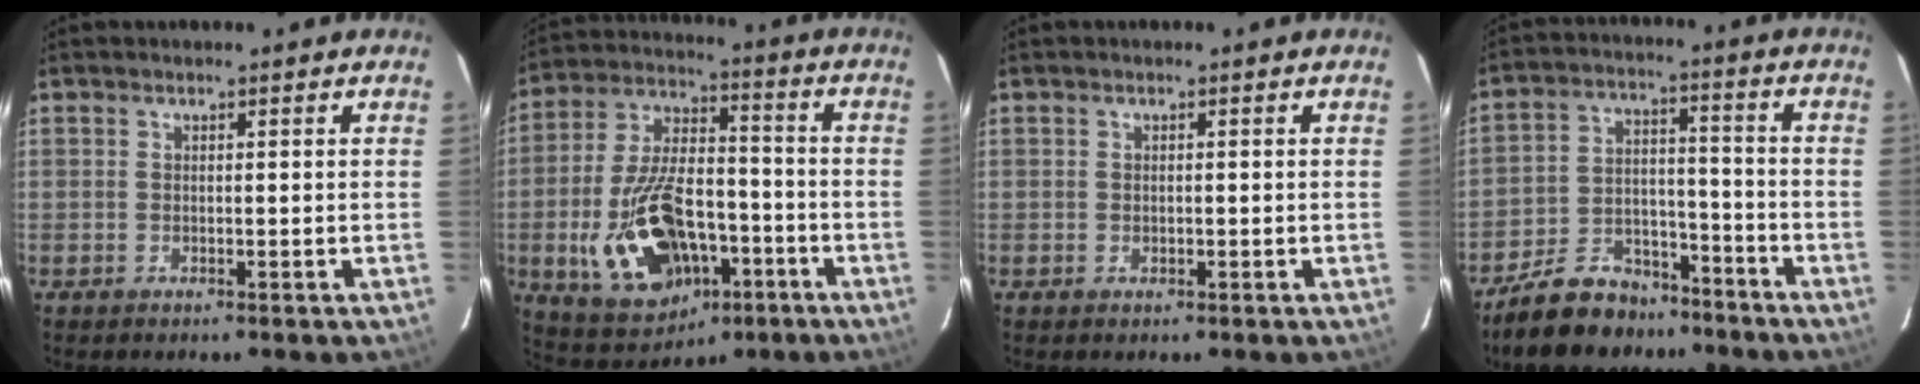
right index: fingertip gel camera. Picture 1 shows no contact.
{"total": 20.9, "force": [-7.2, 11.9, 15.6], "torque": [-0.320, 0.012, -0.095]}
{"total": 0.5, "force": [-0.2, 0.4, 0.3], "torque": [-0.003, 0.002, -0.003]}
{"total": 13.7, "force": [-11.0, 6.8, 4.7], "torque": [-0.115, 0.025, -0.167]}